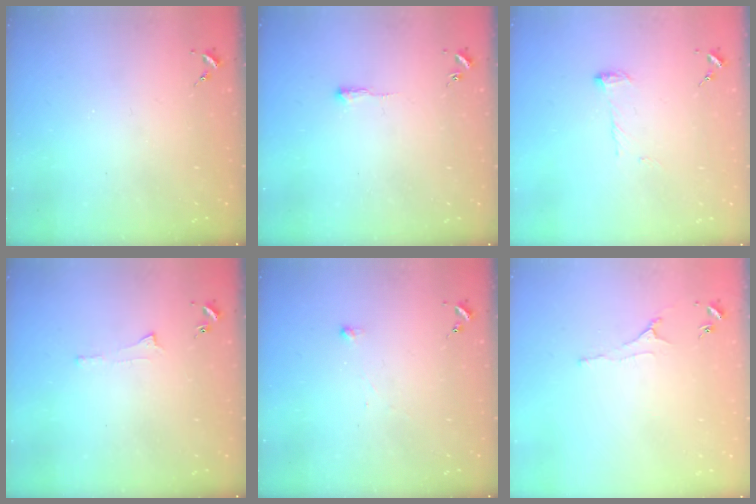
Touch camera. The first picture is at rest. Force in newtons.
{"total": 2.4, "press": 2.4, "slide": 0.4}
{"total": 6.6, "press": 6.5, "slide": 0.8}
{"total": 4.0, "press": 4.0, "slide": 0.7}
{"total": 3.1, "press": 3.1, "slide": 0.3}
{"total": 3.0, "press": 2.9, "slide": 0.6}